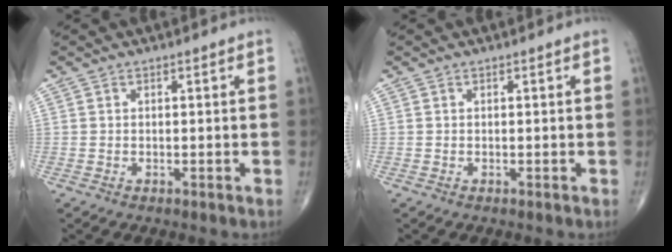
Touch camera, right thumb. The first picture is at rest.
{"total": 0.0}